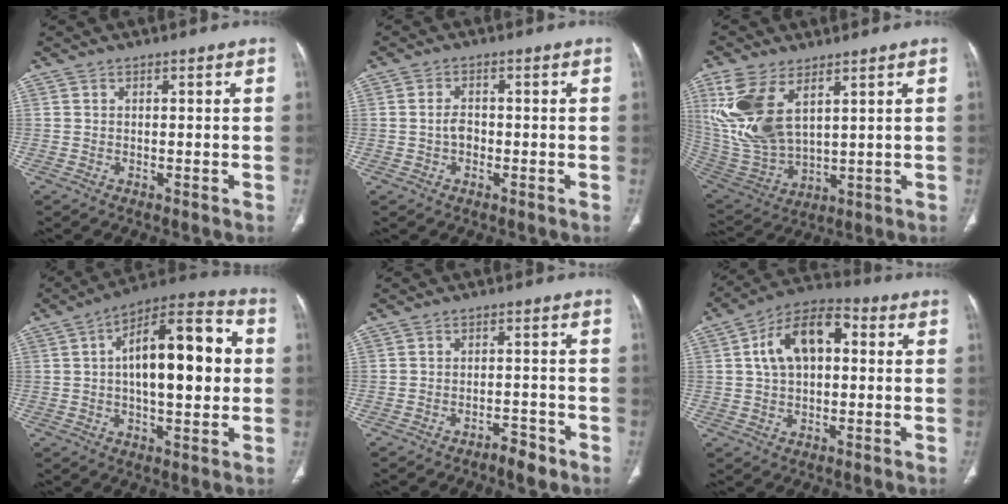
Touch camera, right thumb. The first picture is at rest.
{"total": 2.6, "force": [-0.6, 1.9, 1.8], "torque": [-0.028, 0.011, -0.012]}
{"total": 15.6, "force": [6.4, 8.0, 11.8], "torque": [-0.253, -0.021, 0.146]}
{"total": 19.4, "force": [2.0, 8.2, 17.5], "torque": [-0.247, 0.032, 0.024]}
{"total": 3.5, "force": [-2.6, 1.3, 2.0], "torque": [-0.026, 0.020, -0.041]}
{"total": 13.0, "force": [2.3, 7.8, 10.1], "torque": [-0.164, 0.030, 0.028]}